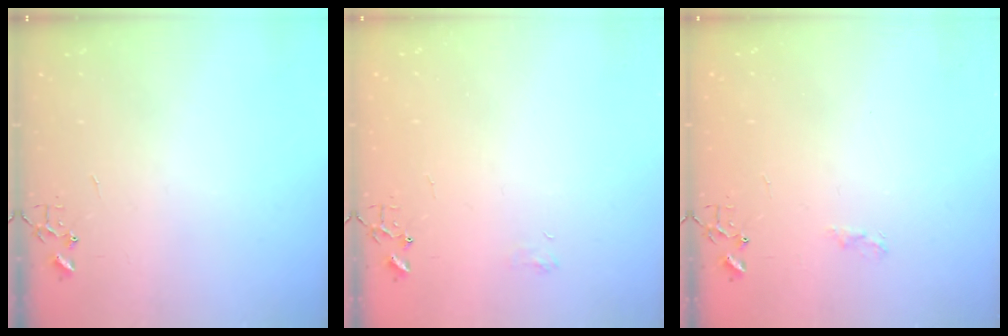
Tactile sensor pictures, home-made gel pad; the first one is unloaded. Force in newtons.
{"total": 5.1, "press": 5.1, "slide": 0.6}
{"total": 5.6, "press": 5.6, "slide": 0.6}